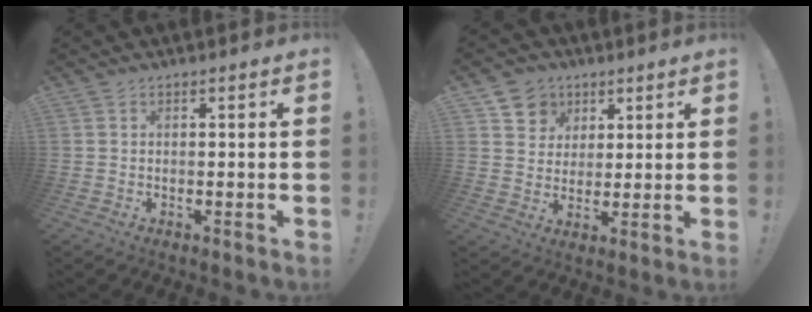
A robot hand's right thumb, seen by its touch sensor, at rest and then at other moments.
{"total": 8.2, "force": [4.2, 7.0, 1.0], "torque": [-0.013, -0.031, 0.084]}